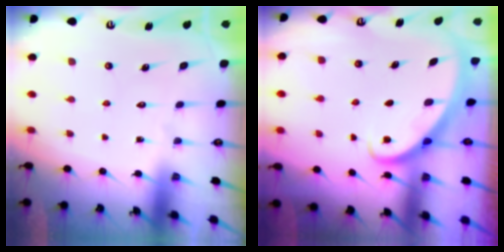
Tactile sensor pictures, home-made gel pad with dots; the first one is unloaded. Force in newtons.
{"total": 2.7, "press": 2.7, "slide": 0.2}